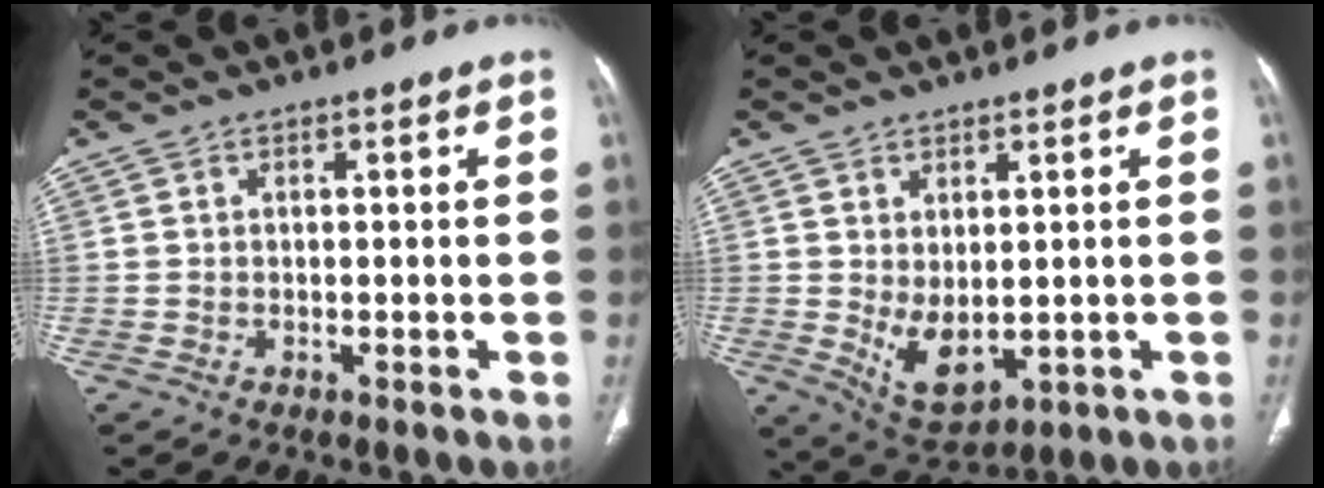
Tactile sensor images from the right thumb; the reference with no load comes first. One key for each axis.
{"total": 7.5, "fx": -0.2, "fy": 4.2, "fz": 6.2, "tx": -0.095, "ty": -0.013, "tz": 0.022}